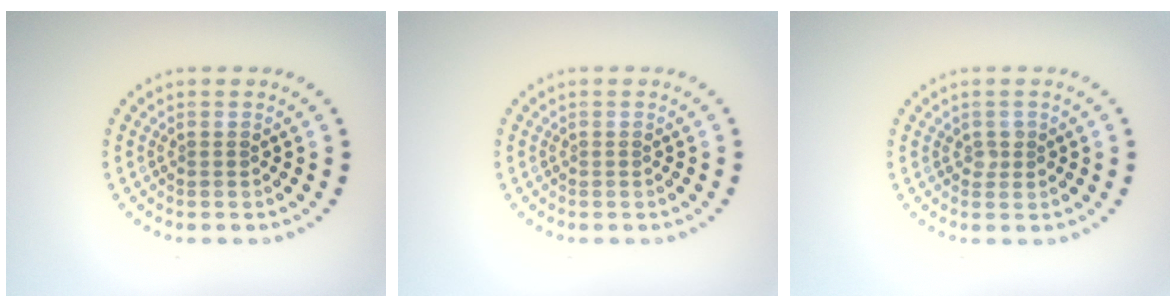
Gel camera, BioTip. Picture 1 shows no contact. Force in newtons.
{"total": 0.0}
{"total": 1.0, "press": 1.0, "slide": 0.1}